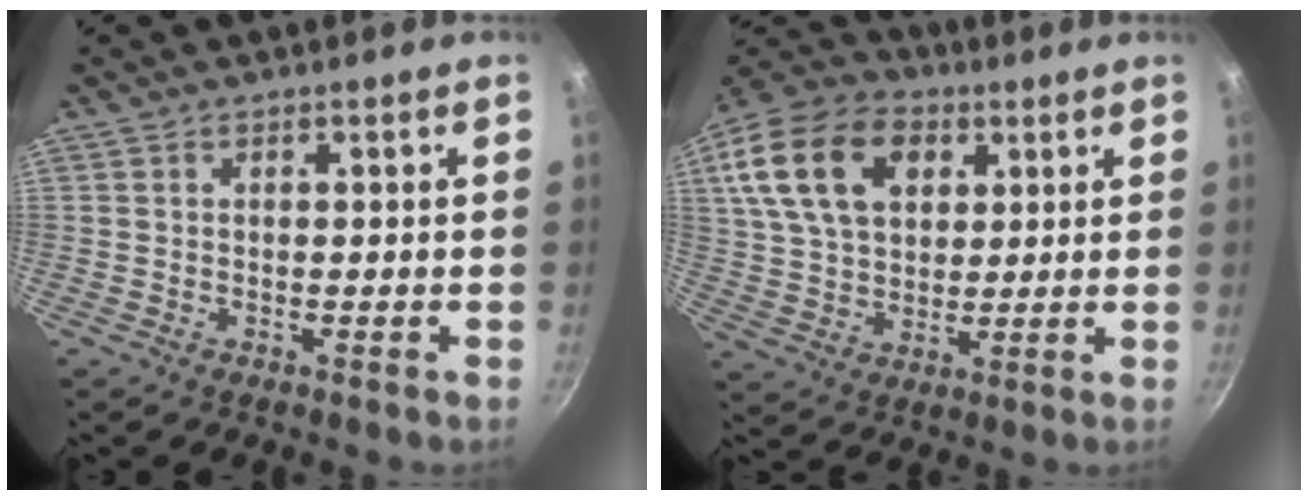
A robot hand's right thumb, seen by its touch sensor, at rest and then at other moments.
{"total": 19.0, "force": [6.6, 12.9, 12.2], "torque": [-0.205, 0.005, 0.112]}